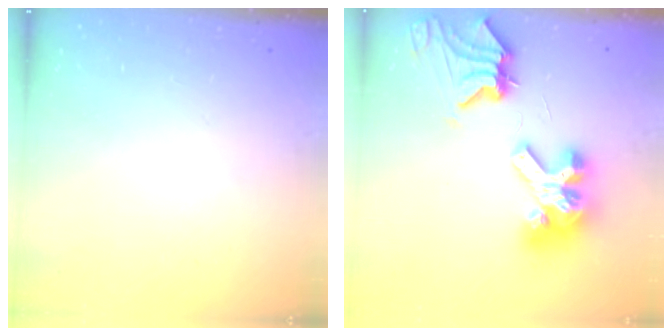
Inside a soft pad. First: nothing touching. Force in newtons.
{"total": 12.4, "press": 12.3, "slide": 1.4}